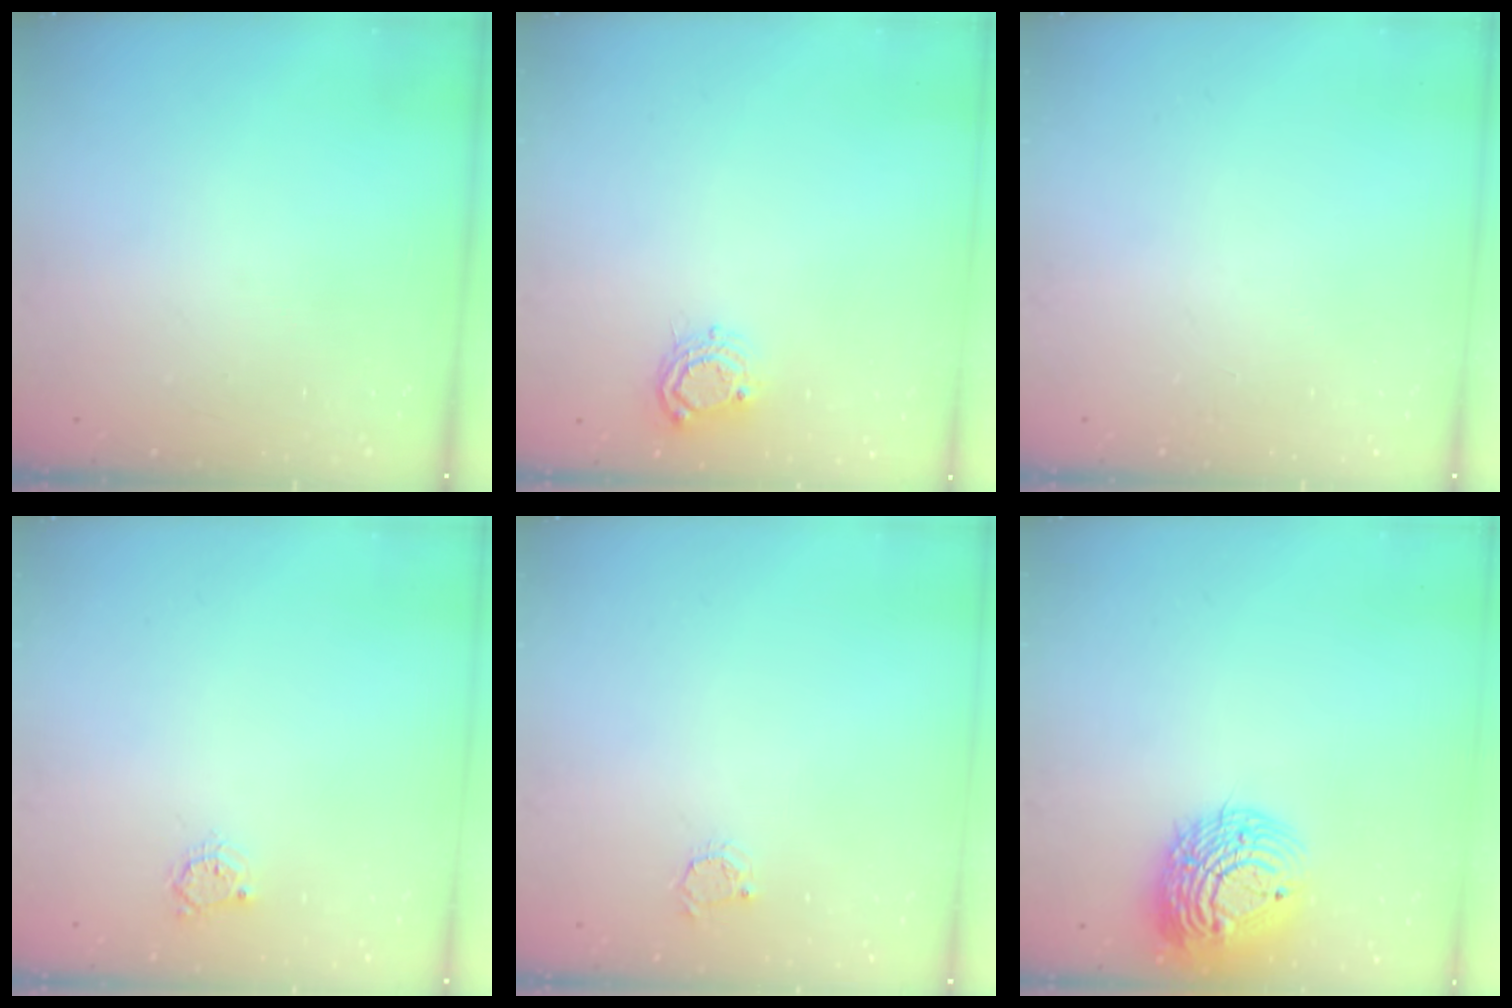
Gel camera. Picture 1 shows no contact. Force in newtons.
{"total": 6.6, "press": 6.6, "slide": 0.5}
{"total": 0.0}
{"total": 3.4, "press": 3.4, "slide": 0.4}
{"total": 2.9, "press": 2.8, "slide": 0.4}
{"total": 16.1, "press": 15.9, "slide": 2.6}